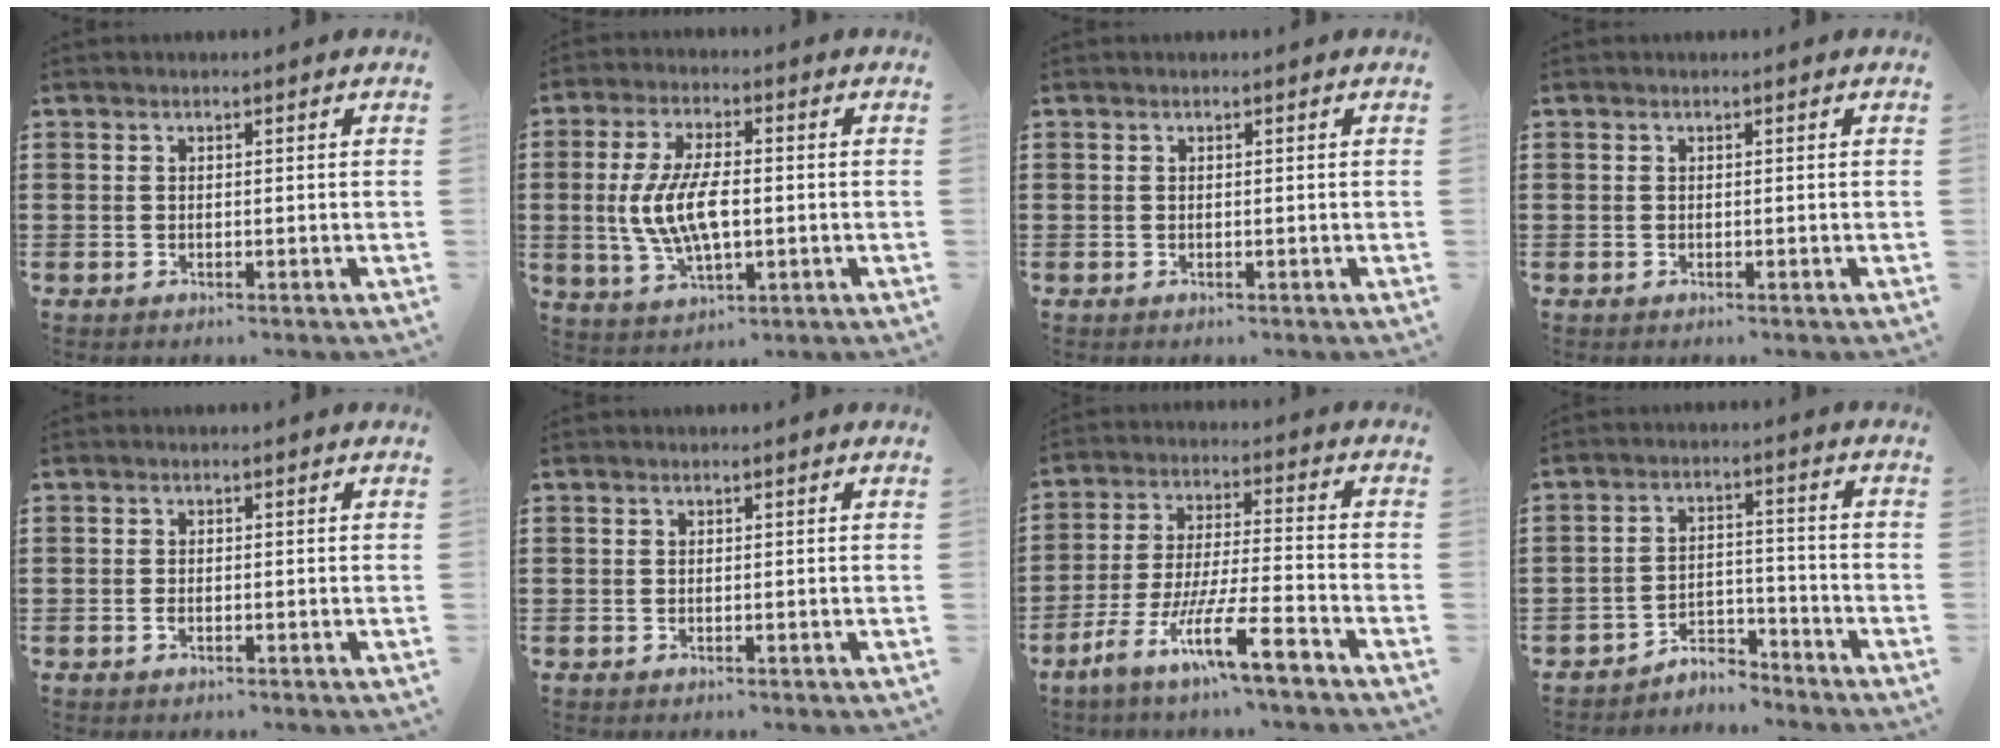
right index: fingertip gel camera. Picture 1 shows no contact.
{"total": 9.1, "force": [-0.6, 4.0, 8.2], "torque": [-0.181, -0.001, -0.017]}
{"total": 0.0}
{"total": 0.0}
{"total": 0.7, "force": [-0.4, 0.3, 0.6], "torque": [-0.013, -0.003, -0.006]}
{"total": 0.0}
{"total": 12.2, "force": [-8.0, 1.3, 9.1], "torque": [-0.182, 0.005, -0.155]}
{"total": 4.6, "force": [-4.4, 1.2, 0.7], "torque": [-0.015, 0.011, -0.090]}